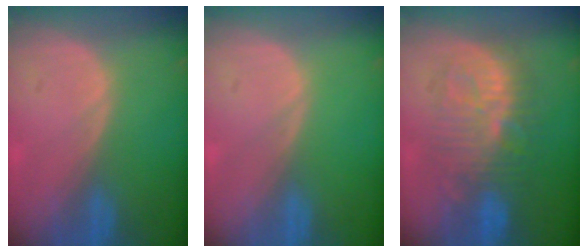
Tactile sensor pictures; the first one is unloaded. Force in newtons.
{"total": 0.0}
{"total": 9.4, "press": 9.3, "slide": 1.4}